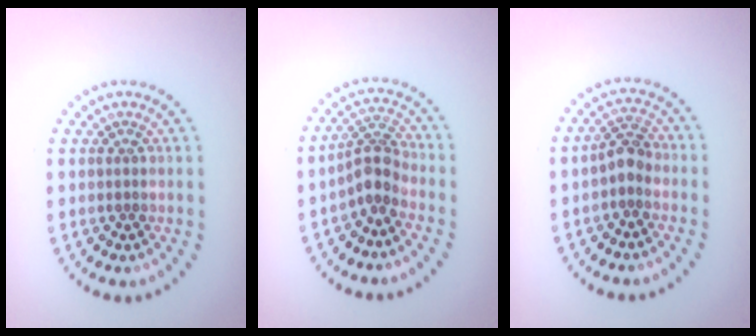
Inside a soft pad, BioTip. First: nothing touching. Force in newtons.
{"total": 2.8, "press": 2.2, "slide": 1.8}
{"total": 2.1, "press": 2.0, "slide": 0.8}